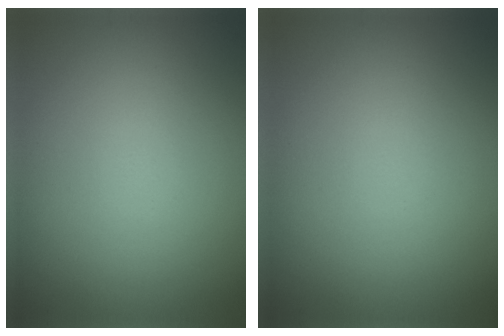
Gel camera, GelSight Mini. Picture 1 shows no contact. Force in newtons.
{"total": 0.0}